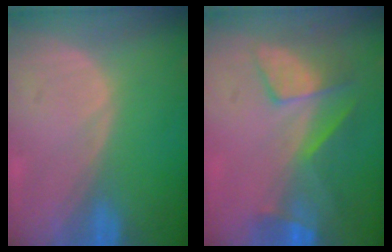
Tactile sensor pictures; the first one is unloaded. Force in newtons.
{"total": 8.1, "press": 7.2, "slide": 3.7}